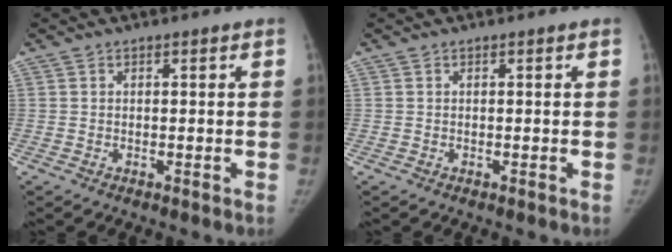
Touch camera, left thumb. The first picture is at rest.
{"total": 0.0}